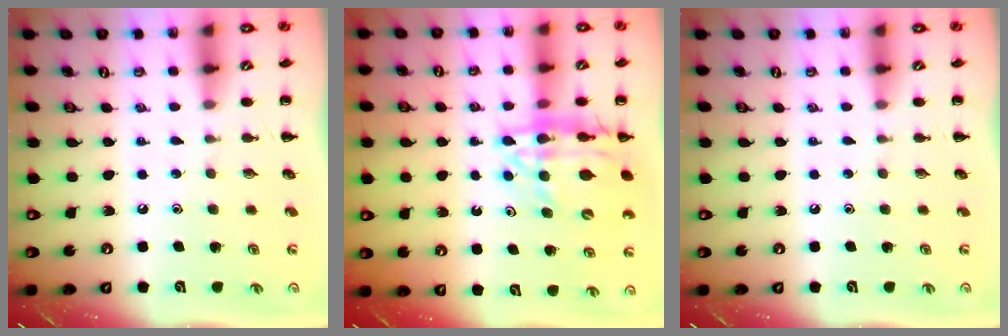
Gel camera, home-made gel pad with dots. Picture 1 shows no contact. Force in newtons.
{"total": 16.8, "press": 16.3, "slide": 4.0}
{"total": 0.0}